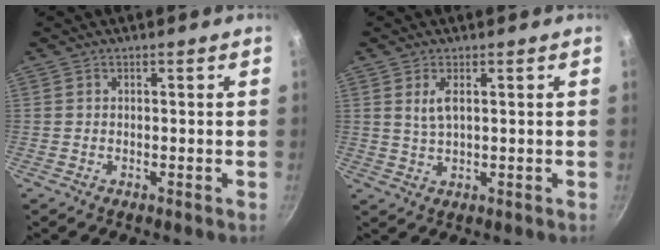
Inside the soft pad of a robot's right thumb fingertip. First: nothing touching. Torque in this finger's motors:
{"motor_torque": [-0.66, 0.71, -0.11, 0.12, -0.01]}